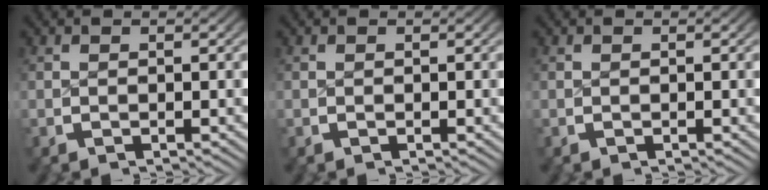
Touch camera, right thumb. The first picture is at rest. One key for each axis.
{"total": 0.0}
{"total": 0.0}